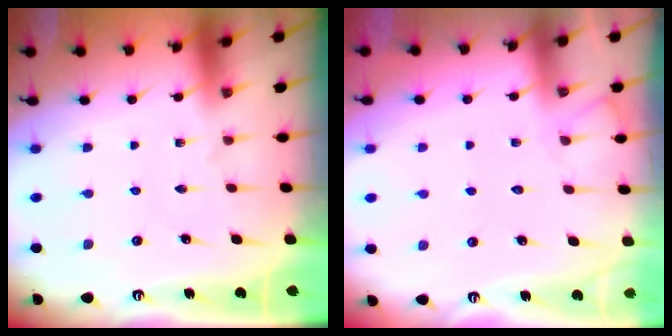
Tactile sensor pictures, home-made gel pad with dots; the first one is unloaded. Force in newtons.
{"total": 4.9, "press": 4.8, "slide": 0.6}